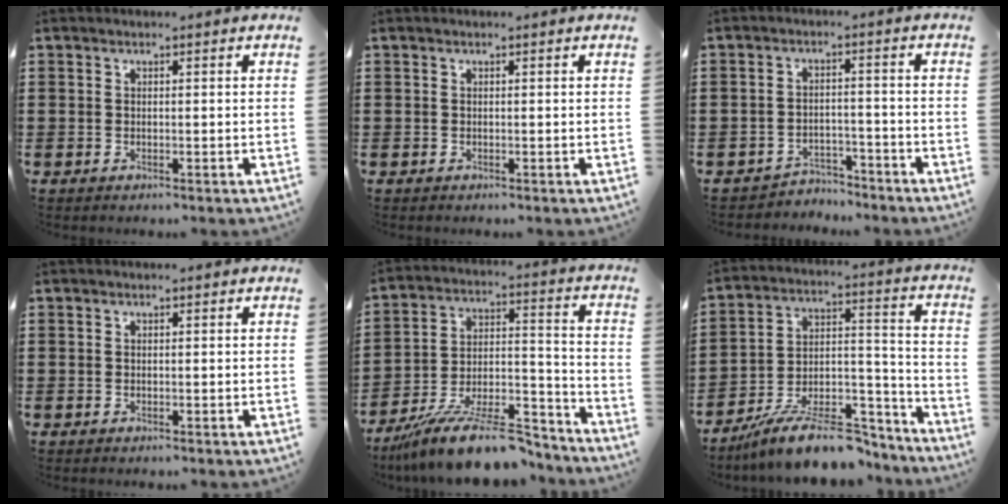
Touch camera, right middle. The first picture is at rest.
{"total": 0.0}
{"total": 3.3, "force": [-3.3, 0.5, -0.1], "torque": [-0.007, 0.002, -0.071]}
{"total": 0.0}
{"total": 15.3, "force": [-12.5, 2.8, 8.2], "torque": [-0.124, 0.047, -0.221]}
{"total": 12.8, "force": [-10.9, 2.5, 6.2], "torque": [-0.094, 0.040, -0.202]}